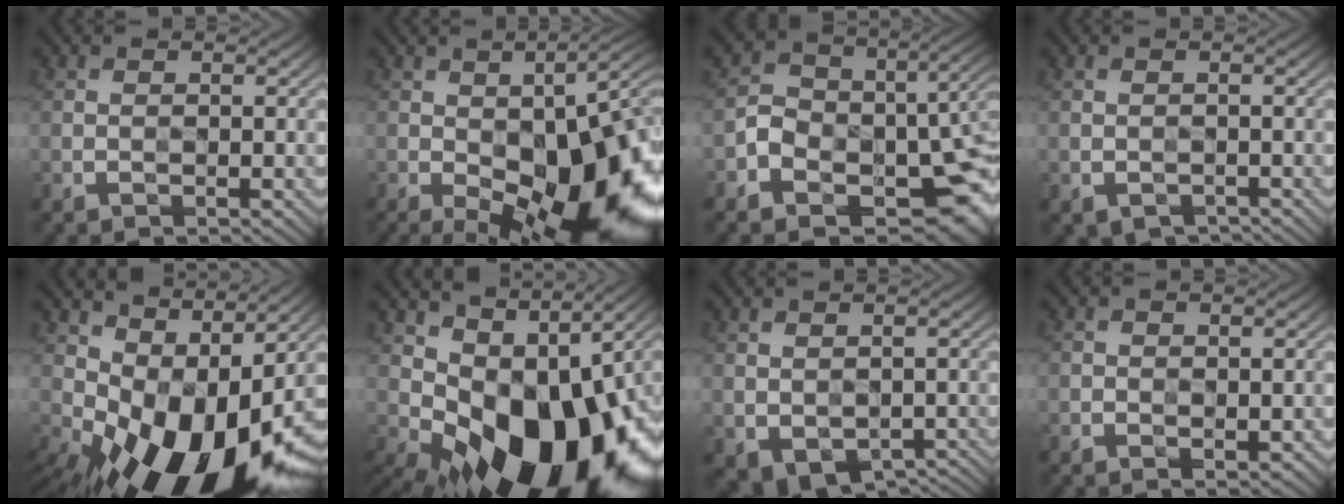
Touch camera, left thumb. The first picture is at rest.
{"total": 20.5, "force": [-5.0, 9.6, 17.4], "torque": [-0.234, -0.029, -0.057]}
{"total": 13.1, "force": [-4.5, 9.7, 7.5], "torque": [-0.117, -0.038, -0.078]}
{"total": 1.6, "force": [-1.1, 0.9, 0.7], "torque": [-0.013, -0.006, -0.016]}
{"total": 16.8, "force": [-1.6, 8.6, 14.3], "torque": [-0.242, -0.009, -0.016]}
{"total": 17.1, "force": [-1.9, 10.5, 13.4], "torque": [-0.210, -0.025, -0.008]}
{"total": 4.6, "force": [-1.8, 3.1, 2.9], "torque": [-0.053, -0.022, -0.012]}
{"total": 1.1, "force": [-0.3, 0.8, 0.5], "torque": [-0.005, -0.005, -0.005]}